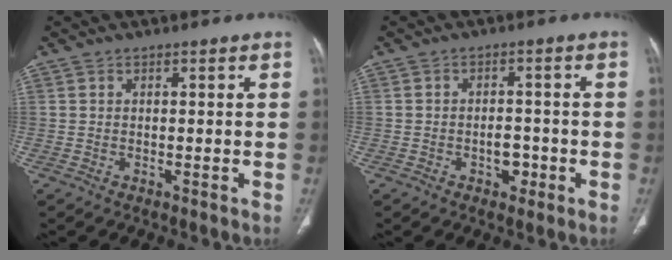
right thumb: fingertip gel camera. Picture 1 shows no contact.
{"total": 3.6, "force": [-1.4, 2.5, 2.2], "torque": [-0.013, 0.013, -0.019]}